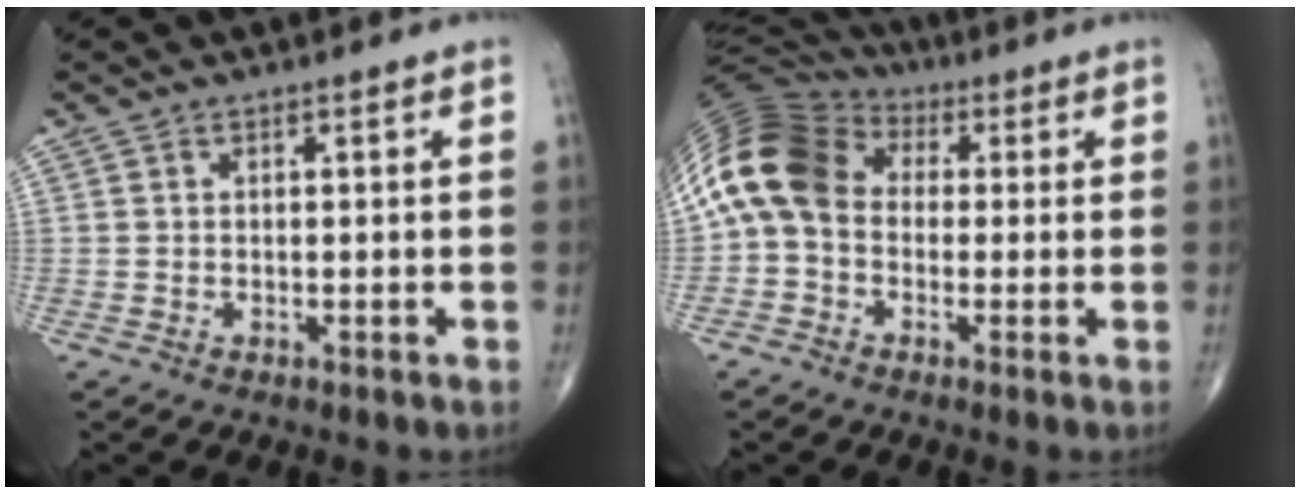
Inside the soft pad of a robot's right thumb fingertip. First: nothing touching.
{"total": 13.7, "force": [0.4, 10.4, 8.8], "torque": [-0.175, 0.038, -0.005]}